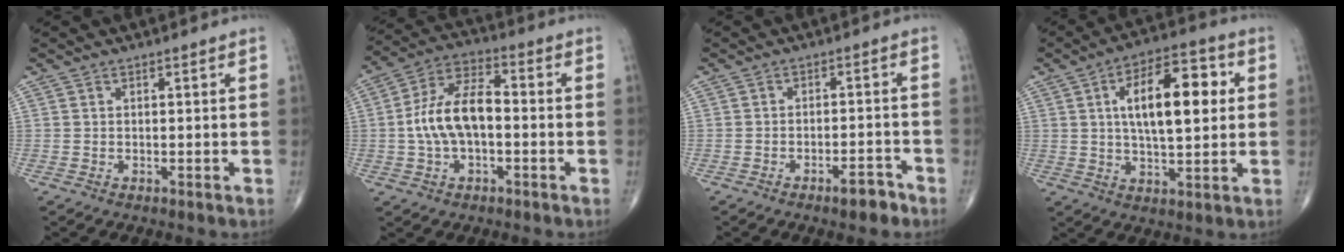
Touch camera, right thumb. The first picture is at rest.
{"total": 11.9, "force": [-0.9, 6.3, 10.1], "torque": [-0.195, 0.036, -0.023]}
{"total": 4.0, "force": [-2.8, 1.3, 2.6], "torque": [-0.034, 0.019, -0.042]}
{"total": 15.5, "force": [2.9, 6.6, 13.6], "torque": [-0.195, 0.010, 0.042]}